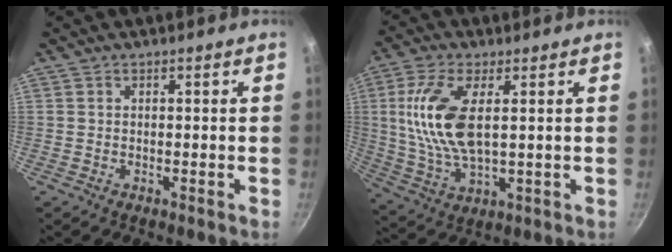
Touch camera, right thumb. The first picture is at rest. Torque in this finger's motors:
{"motor_torque": [-0.25, 1.85, 1.50, 1.02, 0.57]}